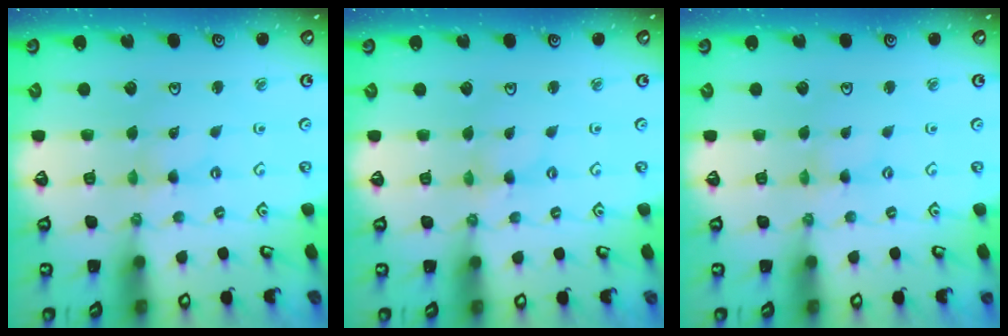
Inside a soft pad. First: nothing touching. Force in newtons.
{"total": 0.0}
{"total": 0.0}